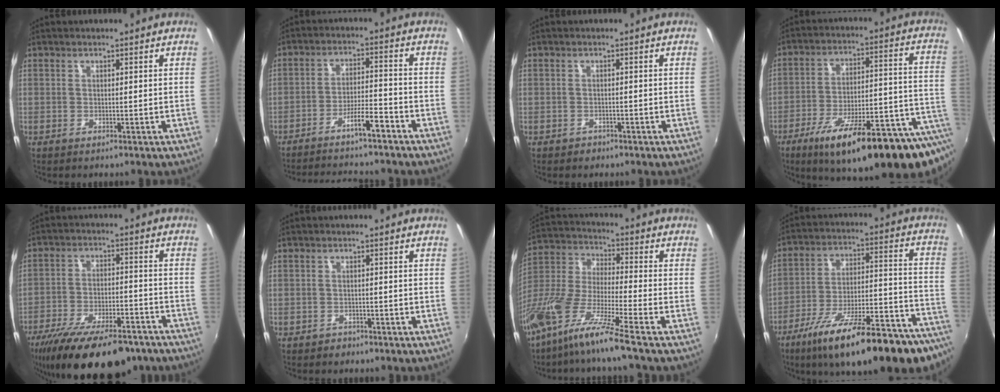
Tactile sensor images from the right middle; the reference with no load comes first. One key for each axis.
{"total": 10.9, "fx": -9.6, "fy": 1.1, "fz": 5.0, "tx": -0.103, "ty": 0.018, "tz": -0.150}
{"total": 1.3, "fx": -0.9, "fy": 1.0, "fz": 0.1, "tx": -0.004, "ty": -0.001, "tz": -0.012}
{"total": 26.4, "fx": -16.5, "fy": 4.7, "fz": 20.1, "tx": -0.272, "ty": -0.045, "tz": -0.236}
{"total": 21.7, "fx": -16.4, "fy": 7.5, "fz": 12.2, "tx": -0.230, "ty": -0.038, "tz": -0.240}
{"total": 1.6, "fx": -1.1, "fy": 1.1, "fz": 0.0, "tx": -0.004, "ty": 0.001, "tz": -0.017}
{"total": 14.5, "fx": -10.0, "fy": 0.5, "fz": 10.5, "tx": -0.210, "ty": -0.024, "tz": -0.201}
{"total": 29.2, "fx": -21.8, "fy": 7.3, "fz": 18.0, "tx": -0.264, "ty": -0.039, "tz": -0.311}